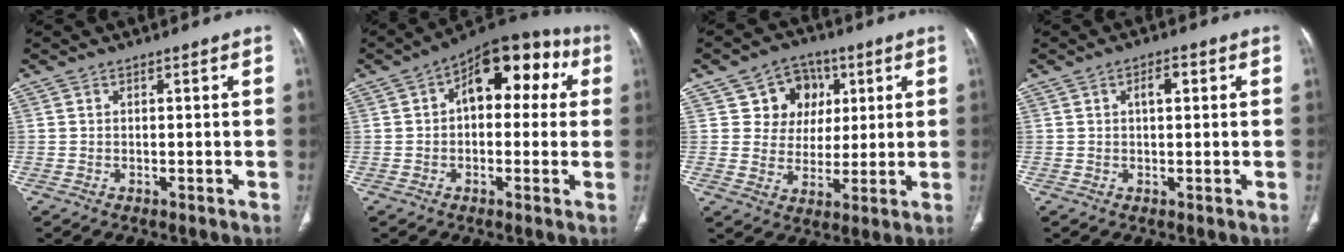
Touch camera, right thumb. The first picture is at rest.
{"total": 14.8, "force": [3.4, 8.5, 11.7], "torque": [-0.112, 0.039, 0.038]}
{"total": 9.8, "force": [3.6, 8.6, 3.1], "torque": [0.001, -0.006, 0.058]}
{"total": 3.0, "force": [0.9, 1.5, 2.5], "torque": [-0.034, 0.005, 0.012]}